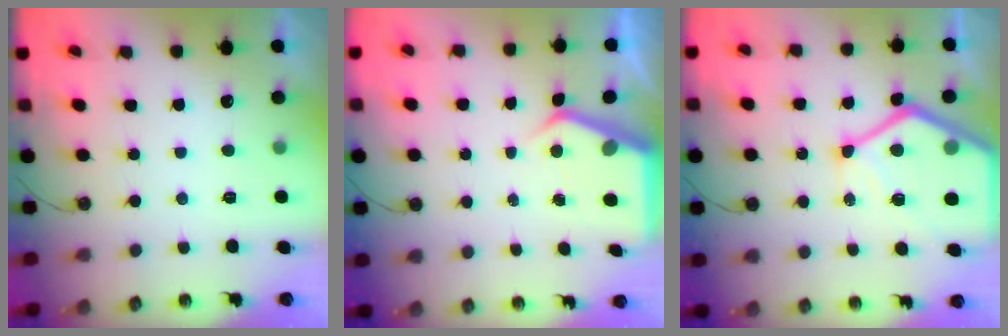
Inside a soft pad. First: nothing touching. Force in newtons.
{"total": 4.5, "press": 4.5, "slide": 0.4}
{"total": 18.9, "press": 18.8, "slide": 1.9}